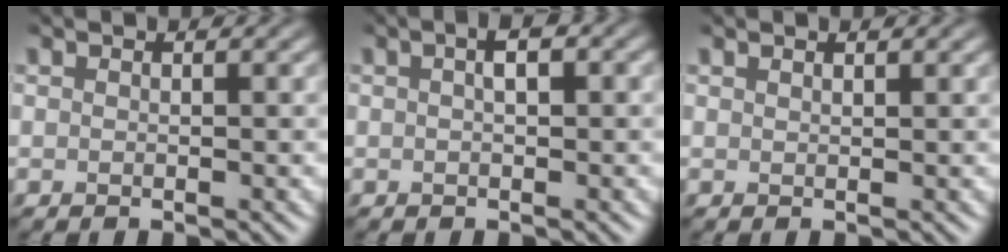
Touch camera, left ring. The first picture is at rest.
{"total": 1.8, "force": [0.4, 0.6, 1.7], "torque": [-0.018, 0.003, 0.006]}
{"total": 0.6, "force": [0.5, -0.1, 0.2], "torque": [-0.006, 0.001, 0.012]}